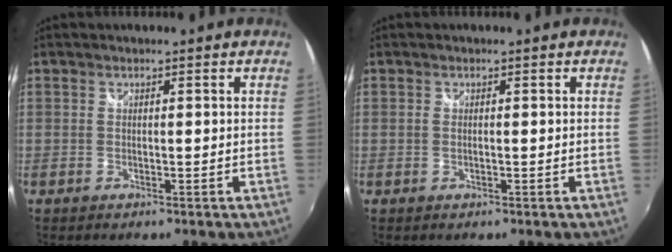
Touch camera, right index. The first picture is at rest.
{"total": 0.0}